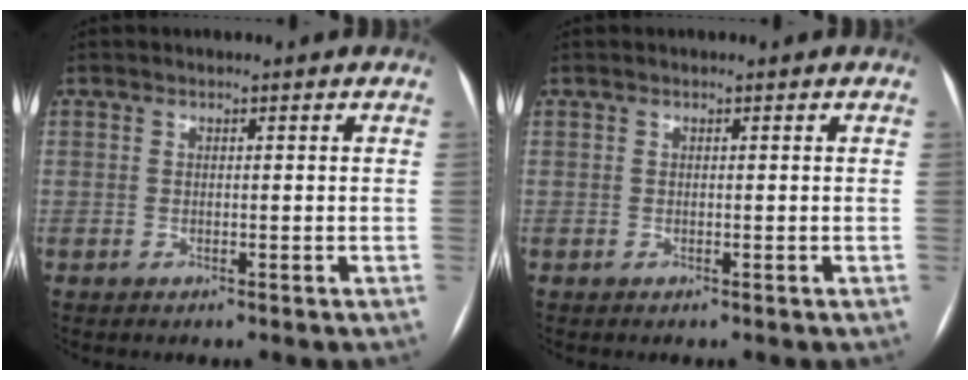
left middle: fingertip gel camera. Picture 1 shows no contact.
{"total": 0.0}